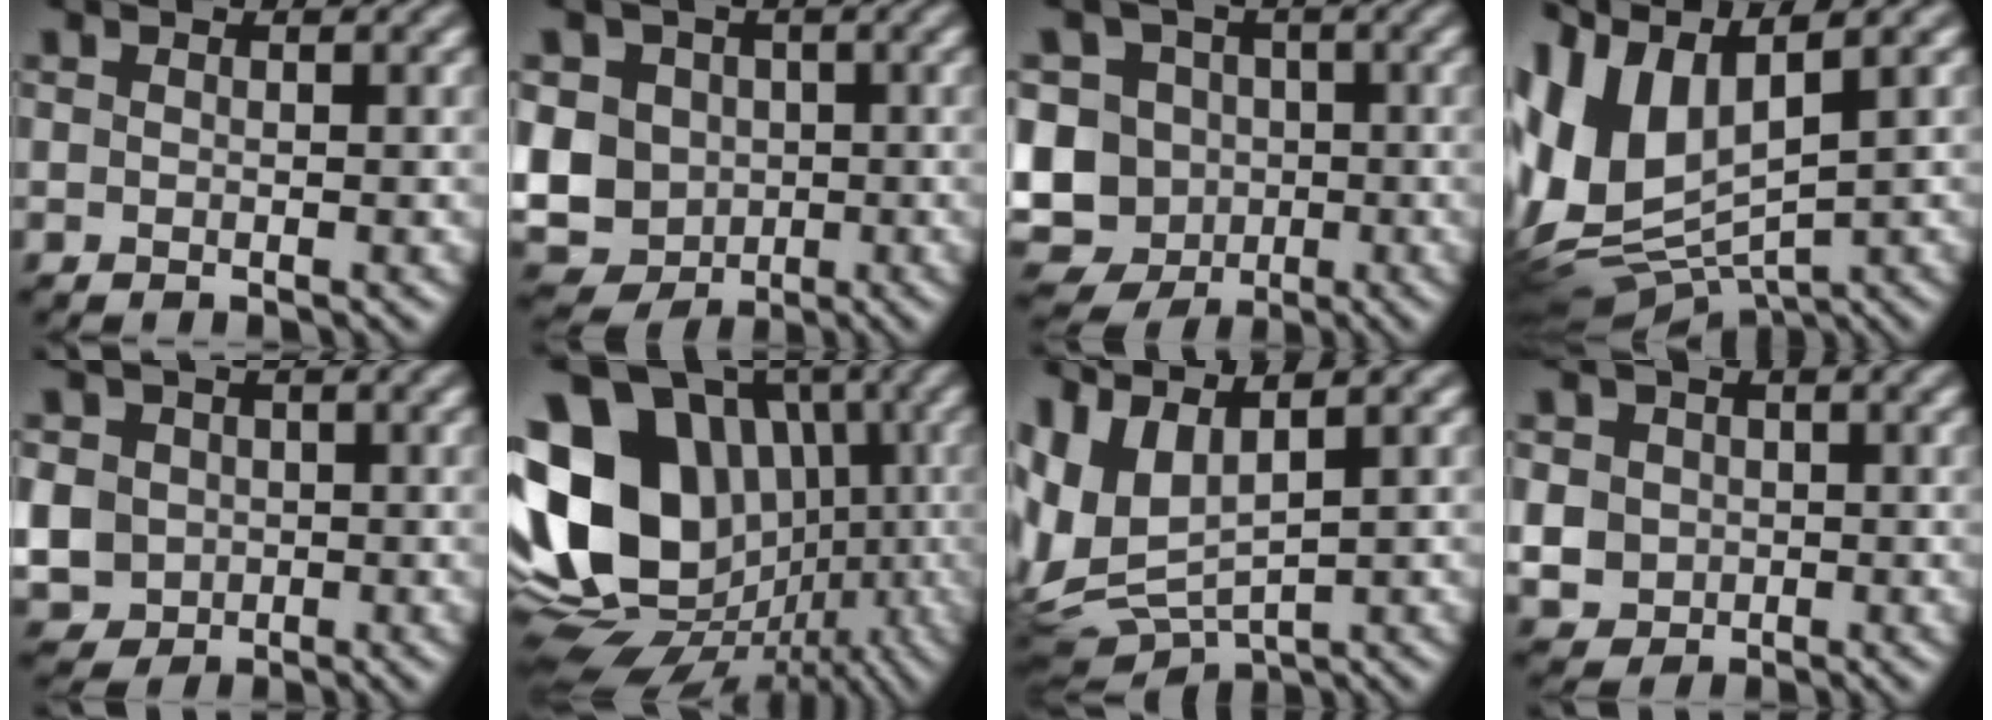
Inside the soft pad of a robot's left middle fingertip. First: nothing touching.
{"total": 9.0, "force": [-0.6, 7.9, 4.1], "torque": [-0.081, 0.003, -0.040]}
{"total": 11.3, "force": [-1.7, 10.3, 4.3], "torque": [-0.083, 0.009, -0.056]}
{"total": 9.0, "force": [2.4, 5.2, 7.0], "torque": [-0.173, 0.003, 0.048]}
{"total": 5.0, "force": [0.0, 4.8, 1.7], "torque": [-0.054, 0.016, -0.003]}
{"total": 17.9, "force": [0.5, 13.9, 11.3], "torque": [-0.210, 0.014, 0.023]}
{"total": 7.5, "force": [2.4, 3.7, 6.1], "torque": [-0.157, -0.003, 0.067]}
{"total": 2.4, "force": [0.0, 2.4, 0.4], "torque": [-0.029, 0.001, 0.018]}